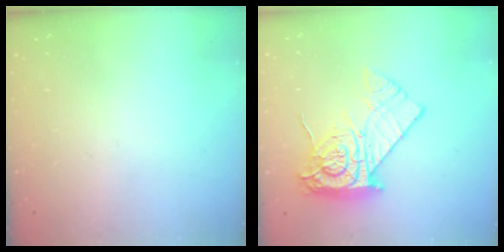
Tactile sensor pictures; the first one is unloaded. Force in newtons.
{"total": 15.4, "press": 15.4, "slide": 1.3}